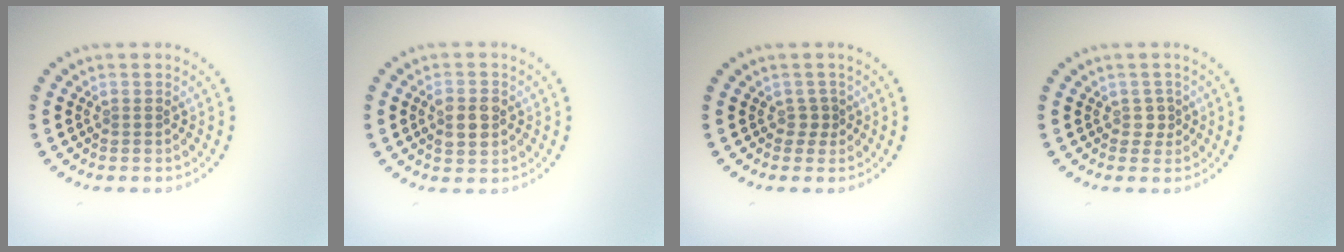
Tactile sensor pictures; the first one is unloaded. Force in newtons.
{"total": 2.9, "press": 2.9, "slide": 0.1}
{"total": 0.9, "press": 0.7, "slide": 0.5}
{"total": 1.1, "press": 0.9, "slide": 0.6}